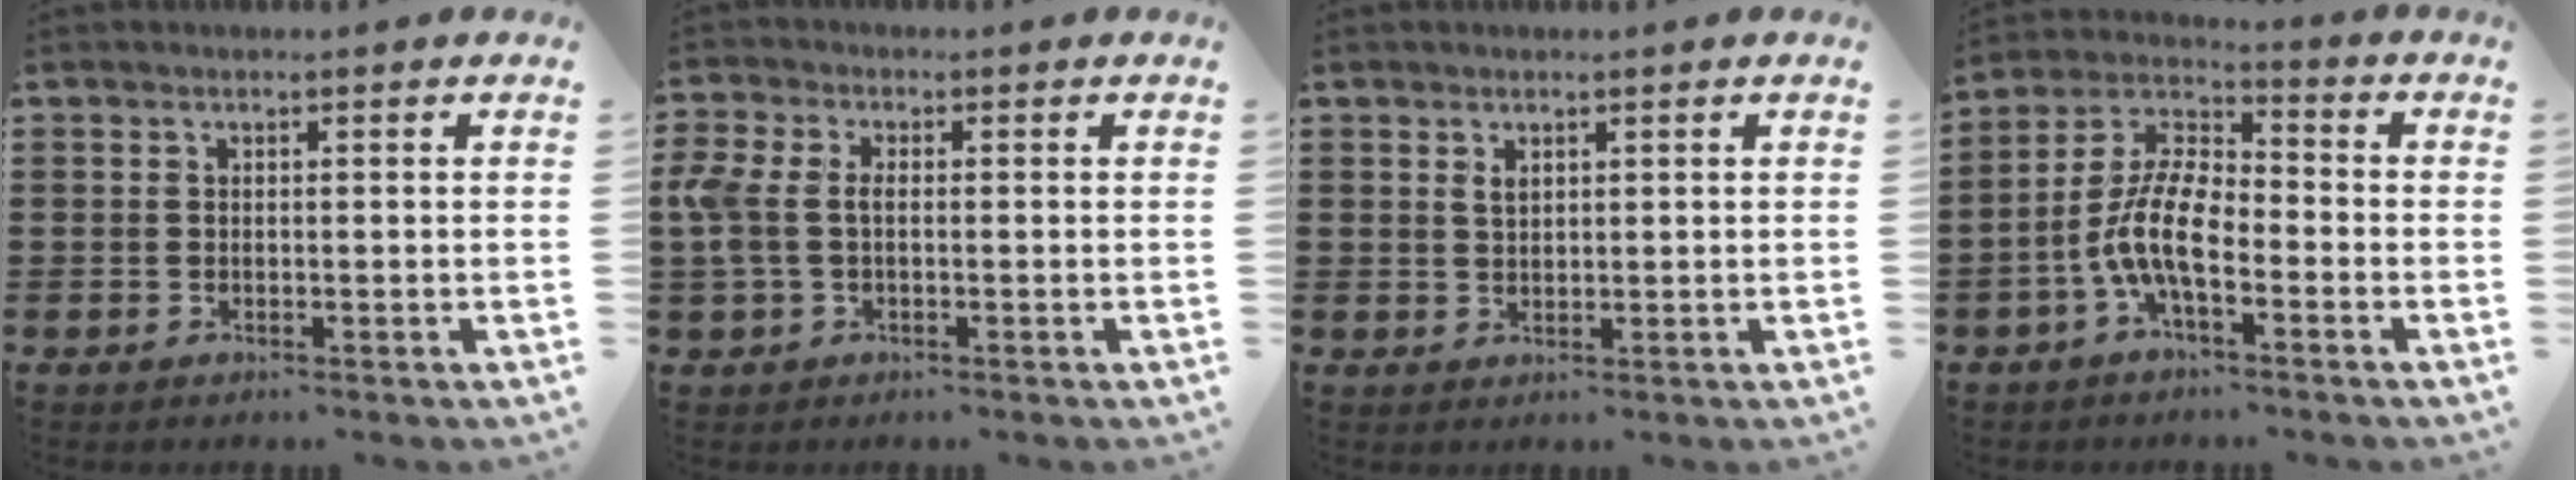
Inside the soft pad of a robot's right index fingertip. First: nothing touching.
{"total": 4.3, "force": [-0.2, 2.6, 3.4], "torque": [-0.104, -0.005, -0.016]}
{"total": 1.3, "force": [0.8, 0.6, 0.7], "torque": [-0.016, 0.002, 0.015]}
{"total": 9.6, "force": [-3.6, 3.7, 8.1], "torque": [-0.197, -0.005, -0.076]}